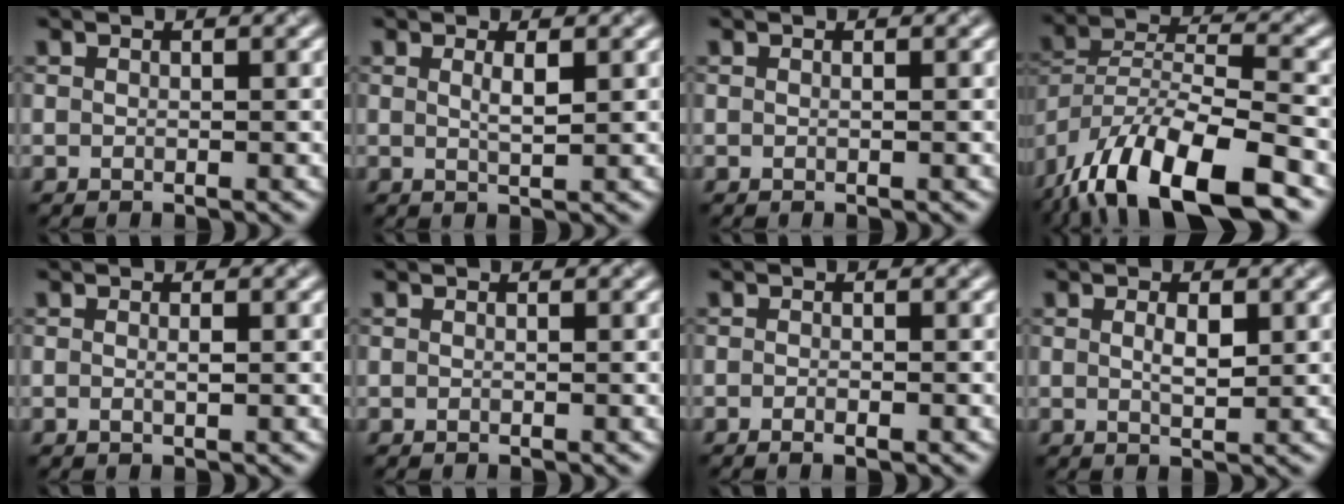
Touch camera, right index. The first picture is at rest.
{"total": 1.5, "force": [0.5, 0.3, 1.4], "torque": [-0.021, -0.001, 0.006]}
{"total": 0.0}
{"total": 13.3, "force": [-8.8, 4.1, 9.1], "torque": [-0.165, -0.001, -0.161]}
{"total": 0.8, "force": [0.0, 0.1, 0.8], "torque": [-0.014, -0.001, -0.001]}
{"total": 0.0}
{"total": 1.1, "force": [-0.6, 0.2, 0.9], "torque": [-0.013, -0.003, -0.007]}
{"total": 1.7, "force": [0.5, 0.6, 1.6], "torque": [-0.031, -0.002, 0.011]}